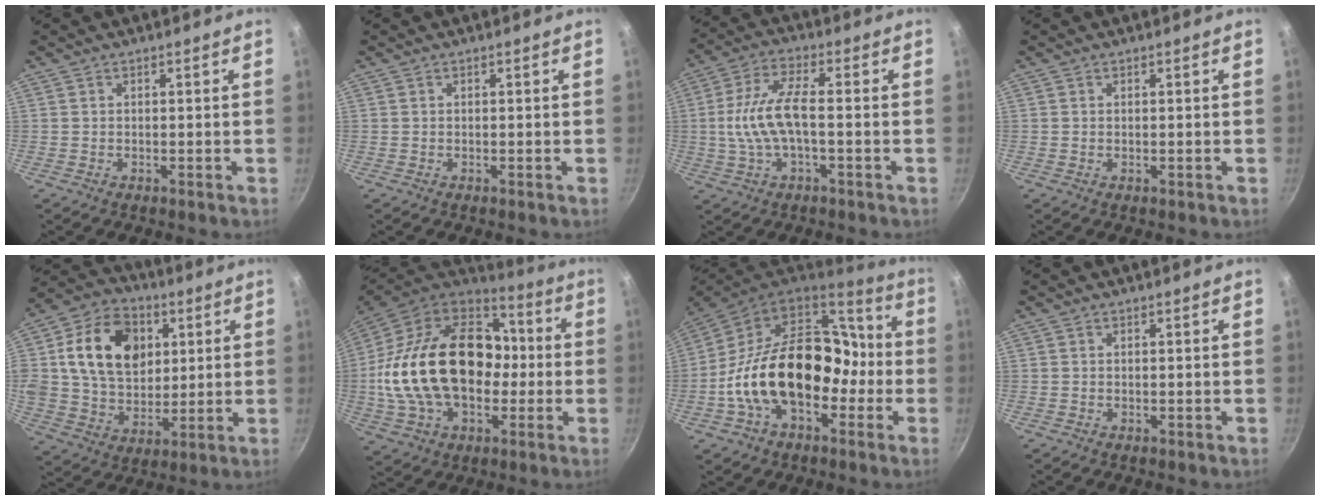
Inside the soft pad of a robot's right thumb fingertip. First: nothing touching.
{"total": 0.0}
{"total": 10.6, "force": [-1.0, 4.2, 9.7], "torque": [-0.199, 0.026, -0.025]}
{"total": 0.0}
{"total": 19.7, "force": [4.8, 14.7, 12.2], "torque": [-0.185, 0.004, 0.080]}
{"total": 30.2, "force": [-0.8, 20.1, 22.5], "torque": [-0.394, 0.052, -0.010]}
{"total": 25.7, "force": [-4.2, 17.0, 18.8], "torque": [-0.283, 0.073, -0.073]}
{"total": 0.0}